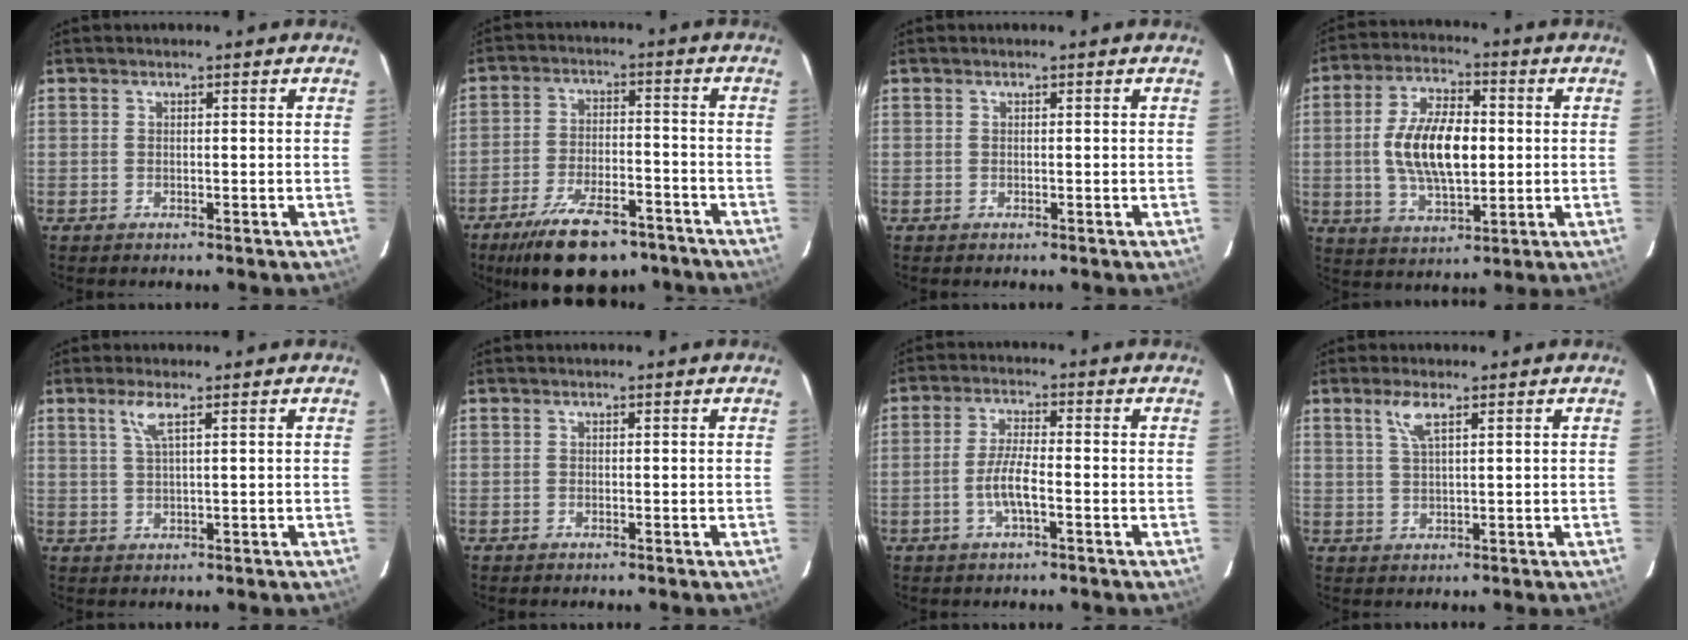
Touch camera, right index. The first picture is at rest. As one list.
[{"total": 16.2, "force": [-11.6, 6.8, 9.1], "torque": [-0.183, -0.013, -0.176]}, {"total": 0.0}, {"total": 13.5, "force": [0.1, 6.4, 11.8], "torque": [-0.228, 0.006, 0.004]}, {"total": 3.0, "force": [1.6, 0.0, 2.5], "torque": [-0.053, 0.001, 0.033]}, {"total": 0.0}, {"total": 5.2, "force": [-1.9, 0.9, 4.8], "torque": [-0.099, 0.001, -0.037]}, {"total": 3.4, "force": [2.0, 0.6, 2.8], "torque": [-0.056, 0.004, 0.040]}]